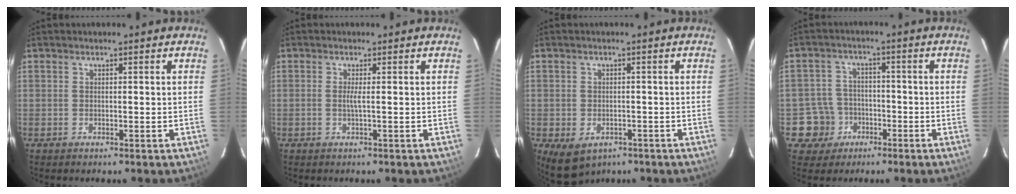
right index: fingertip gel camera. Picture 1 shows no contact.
{"total": 1.2, "force": [-0.1, -0.4, 1.1], "torque": [-0.022, -0.003, -0.003]}
{"total": 5.7, "force": [-3.1, 4.1, 2.7], "torque": [-0.053, -0.011, -0.034]}
{"total": 6.6, "force": [-2.9, 6.0, 0.1], "torque": [-0.023, 0.024, -0.046]}